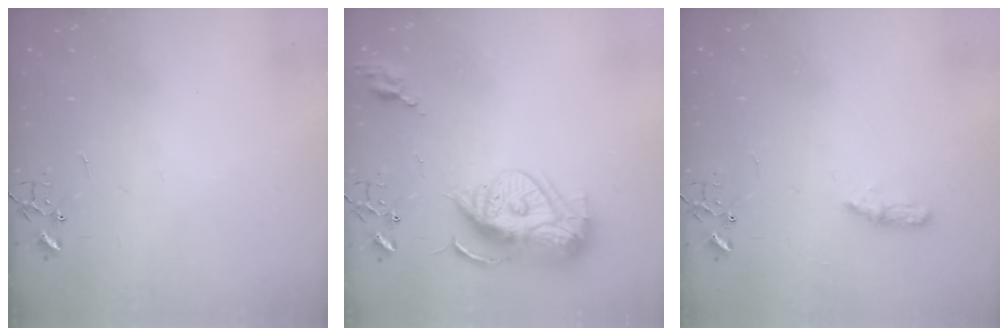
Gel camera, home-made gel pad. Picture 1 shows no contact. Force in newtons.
{"total": 15.7, "press": 15.6, "slide": 1.9}
{"total": 4.9, "press": 4.8, "slide": 0.6}